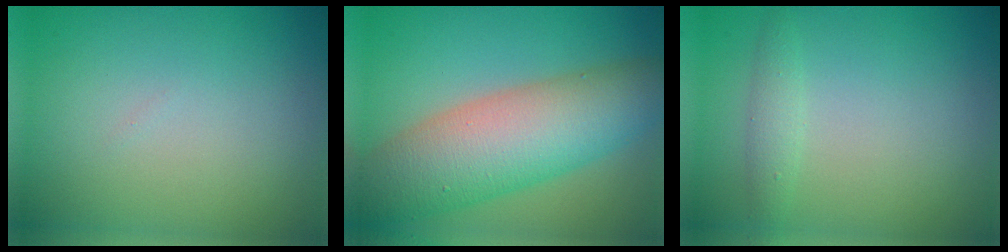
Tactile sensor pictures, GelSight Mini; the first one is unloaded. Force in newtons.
{"total": 10.0, "press": 10.0, "slide": 0.3}
{"total": 1.4, "press": 1.4, "slide": 0.1}